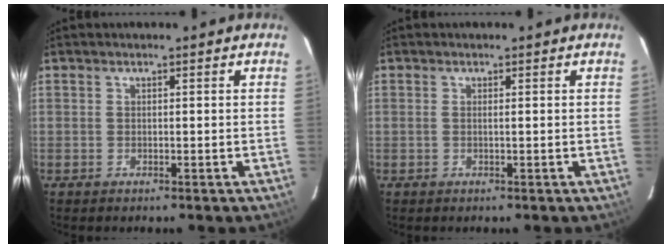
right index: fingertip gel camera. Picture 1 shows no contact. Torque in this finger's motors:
{"motor_torque": [-0.19, 0.14, -0.08, 0.00]}